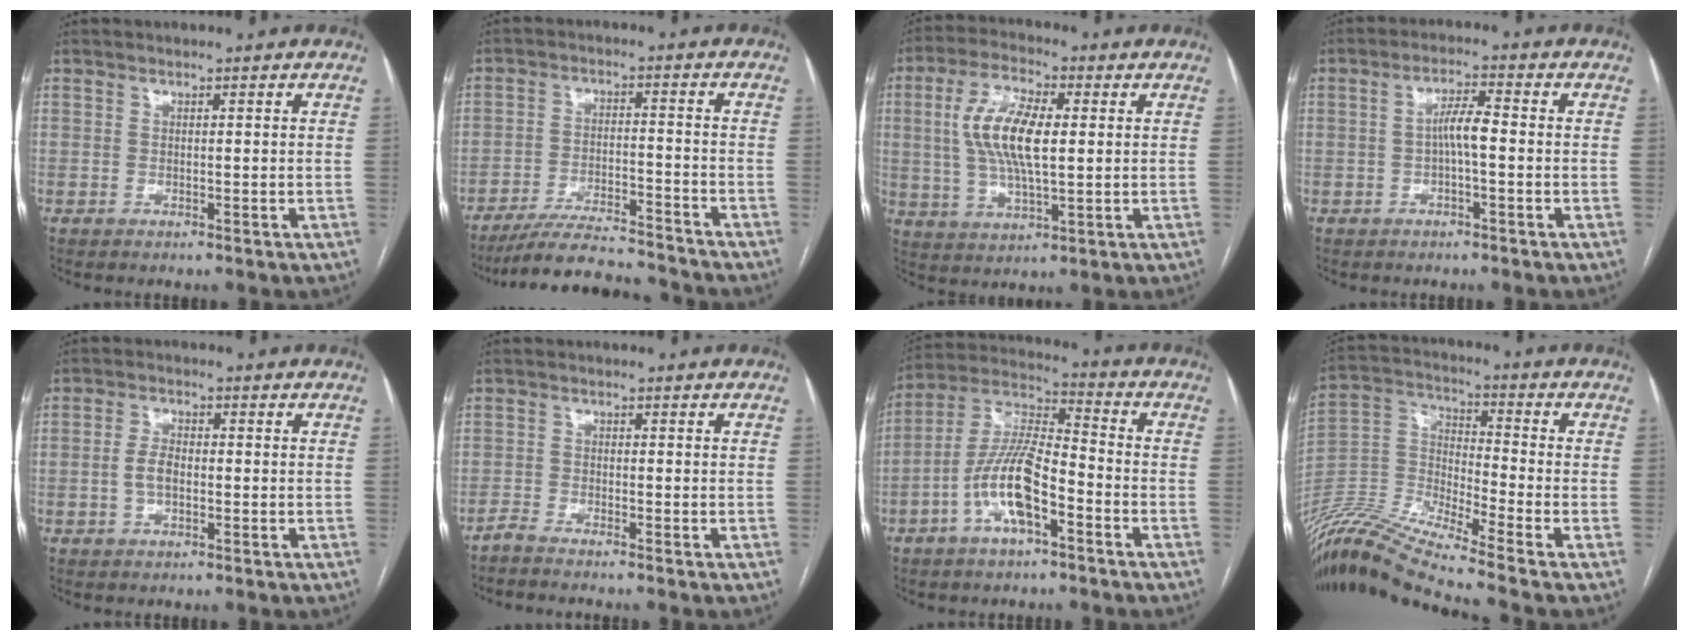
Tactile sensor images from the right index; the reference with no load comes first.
{"total": 13.2, "force": [-12.4, 1.1, 4.4], "torque": [-0.070, -0.001, -0.196]}
{"total": 11.2, "force": [1.7, 3.5, 10.5], "torque": [-0.220, 0.012, 0.034]}
{"total": 5.2, "force": [-0.1, 0.8, 5.1], "torque": [-0.096, 0.014, -0.003]}
{"total": 3.2, "force": [-0.5, 1.6, 2.7], "torque": [-0.061, 0.007, -0.007]}
{"total": 2.5, "force": [-2.3, -0.6, 0.7], "torque": [-0.015, -0.006, -0.042]}
{"total": 11.7, "force": [-4.6, 3.3, 10.3], "torque": [-0.216, 0.015, -0.084]}
{"total": 16.7, "force": [-15.1, -1.7, 7.0], "torque": [-0.154, 0.004, -0.289]}